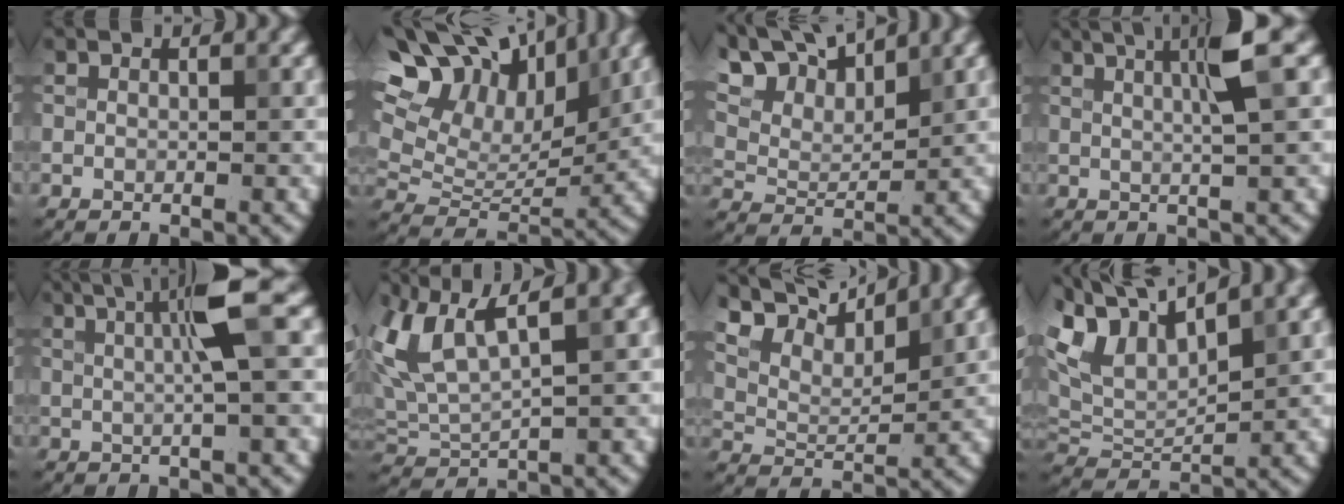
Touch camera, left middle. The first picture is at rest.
{"total": 15.0, "force": [7.9, 8.7, 9.3], "torque": [-0.187, 0.059, 0.130]}
{"total": 8.5, "force": [6.3, 3.3, 4.5], "torque": [-0.105, 0.022, 0.092]}
{"total": 4.1, "force": [1.0, 0.5, 4.0], "torque": [-0.059, 0.009, 0.015]}
{"total": 4.9, "force": [0.9, 0.6, 4.8], "torque": [-0.076, 0.013, 0.013]}
{"total": 8.3, "force": [3.5, 3.3, 6.8], "torque": [-0.154, 0.015, 0.067]}
{"total": 8.0, "force": [6.1, 2.6, 4.4], "torque": [-0.100, 0.021, 0.093]}
{"total": 7.8, "force": [4.1, 3.8, 5.4], "torque": [-0.114, 0.016, 0.080]}